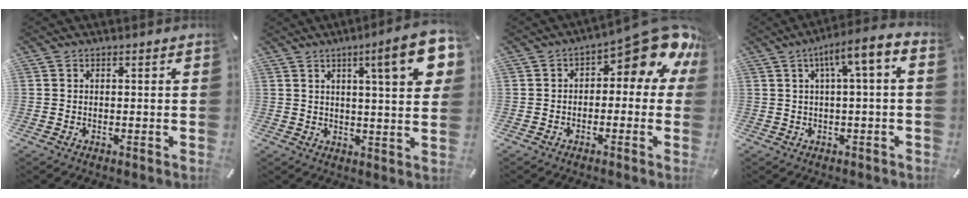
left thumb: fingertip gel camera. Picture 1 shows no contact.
{"total": 13.8, "force": [5.9, 2.5, 12.3], "torque": [-0.170, -0.024, 0.084]}
{"total": 12.6, "force": [6.3, 4.7, 9.8], "torque": [-0.130, -0.053, 0.102]}
{"total": 7.7, "force": [1.6, 1.4, 7.4], "torque": [-0.122, -0.010, 0.023]}